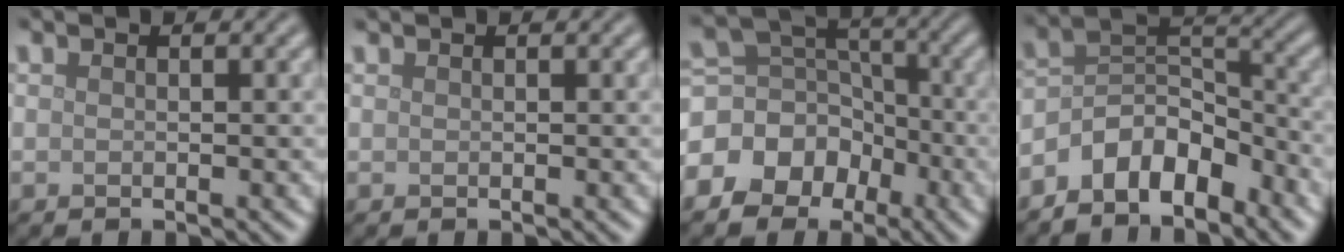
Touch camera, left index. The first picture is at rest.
{"total": 0.0}
{"total": 7.5, "force": [-3.4, 6.1, 2.8], "torque": [-0.036, 0.016, -0.073]}
{"total": 6.0, "force": [-4.2, 3.0, 3.1], "torque": [-0.042, 0.011, -0.087]}